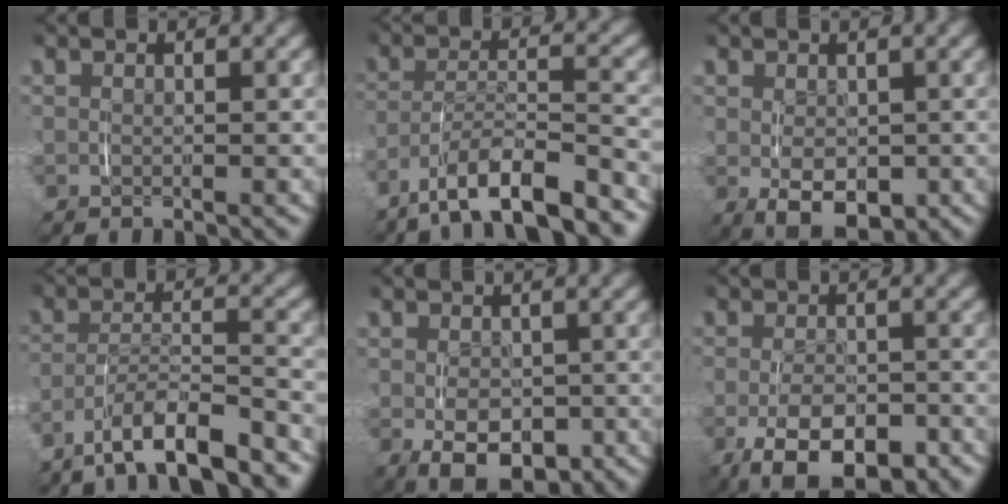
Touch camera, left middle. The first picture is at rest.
{"total": 7.7, "force": [-6.6, 2.0, 3.4], "torque": [-0.049, 0.001, -0.118]}
{"total": 5.5, "force": [-1.8, 3.0, 4.2], "torque": [-0.071, -0.029, -0.012]}
{"total": 7.2, "force": [-6.4, 1.8, 2.9], "torque": [-0.042, 0.000, -0.115]}
{"total": 5.9, "force": [-2.5, 3.3, 4.2], "torque": [-0.076, -0.031, -0.024]}
{"total": 6.7, "force": [-3.2, 3.2, 4.9], "torque": [-0.088, -0.028, -0.038]}